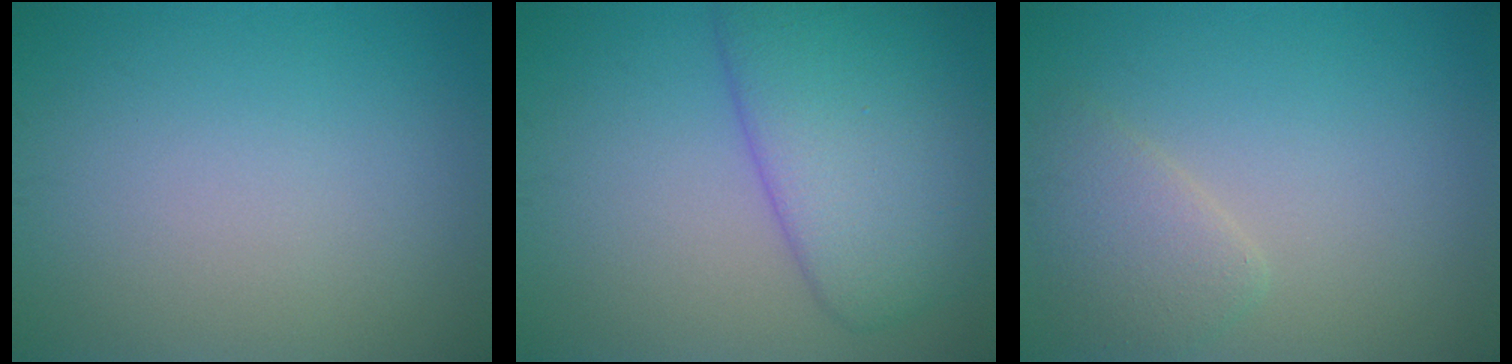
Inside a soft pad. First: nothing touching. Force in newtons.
{"total": 7.8, "press": 7.8, "slide": 0.5}
{"total": 2.5, "press": 2.5, "slide": 0.1}